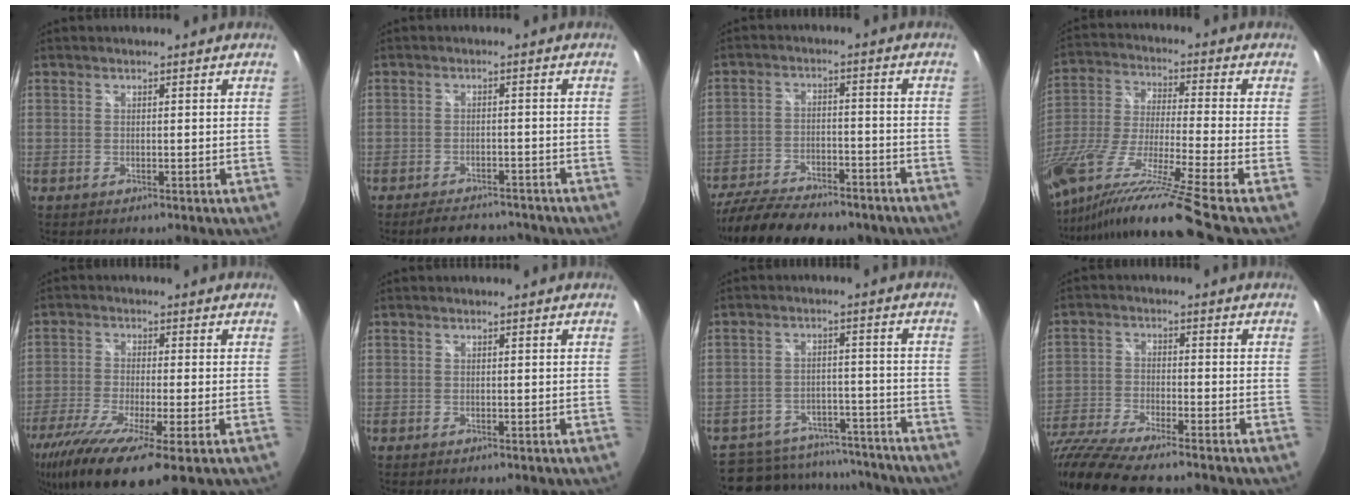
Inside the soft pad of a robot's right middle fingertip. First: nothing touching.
{"total": 7.2, "force": [-6.3, 2.4, 2.3], "torque": [-0.054, 0.001, -0.088]}
{"total": 20.4, "force": [-16.4, 6.7, 10.1], "torque": [-0.208, -0.033, -0.246]}
{"total": 21.8, "force": [-16.4, -1.9, 14.3], "torque": [-0.263, -0.070, -0.296]}
{"total": 14.6, "force": [-8.4, 2.3, 11.7], "torque": [-0.239, -0.063, -0.150]}
{"total": 0.0}
{"total": 18.0, "force": [-15.0, 8.3, 5.3], "torque": [-0.132, 0.023, -0.187]}
{"total": 14.5, "force": [-12.3, 1.5, 7.5], "torque": [-0.177, -0.040, -0.235]}